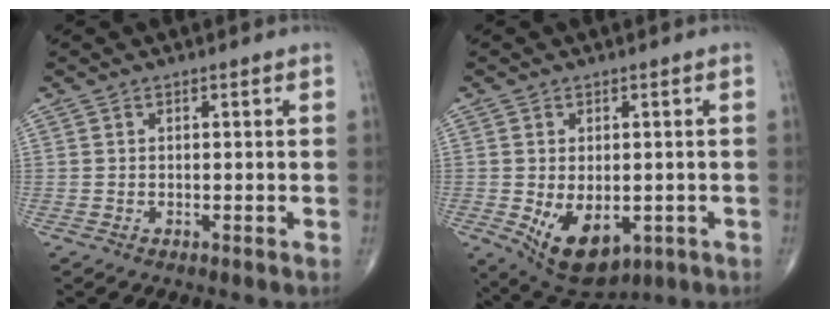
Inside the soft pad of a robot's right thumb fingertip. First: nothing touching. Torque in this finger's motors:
{"motor_torque": [-0.26, 0.64, 0.49, 0.30, 0.26]}